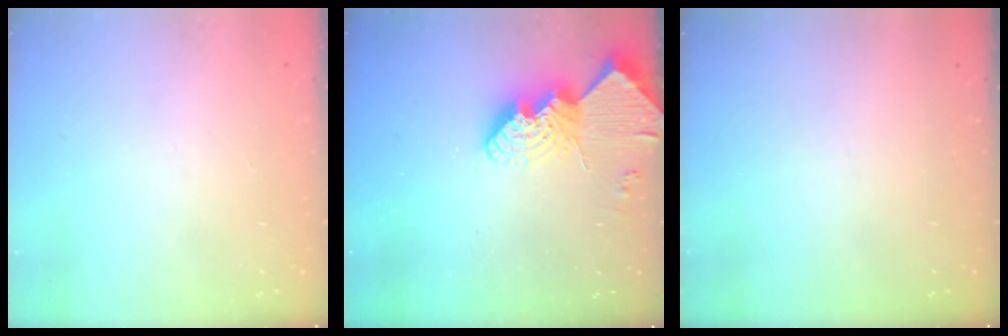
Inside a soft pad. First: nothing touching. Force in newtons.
{"total": 12.9, "press": 12.9, "slide": 1.3}
{"total": 0.0}